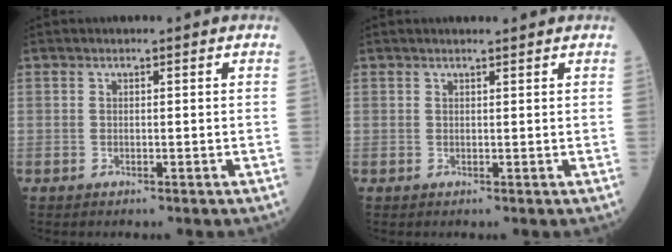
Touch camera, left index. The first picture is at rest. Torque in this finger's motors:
{"motor_torque": [0.40, -0.43, -0.02, 0.01]}